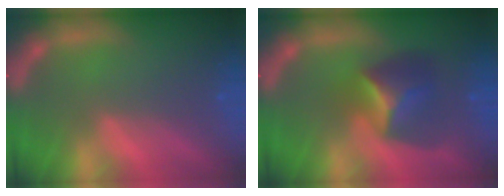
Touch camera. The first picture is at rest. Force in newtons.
{"total": 5.4}